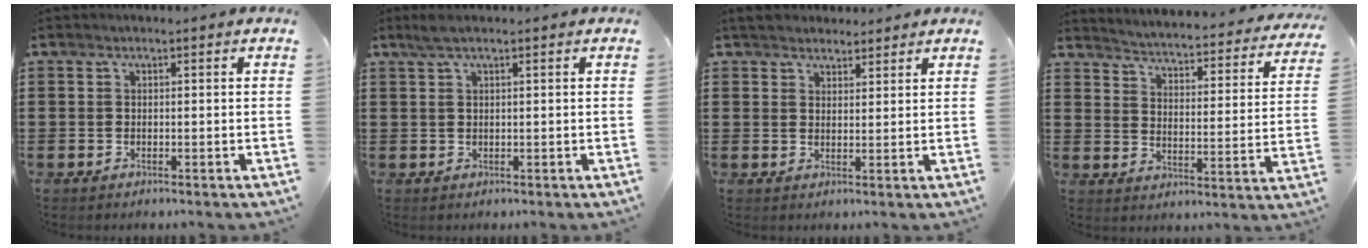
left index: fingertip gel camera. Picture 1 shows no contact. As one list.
[{"total": 1.8, "force": [0.8, 0.1, 1.6], "torque": [-0.033, 0.000, 0.014]}, {"total": 3.0, "force": [2.7, 1.1, 0.2], "torque": [-0.013, 0.002, 0.053]}, {"total": 3.2, "force": [3.1, -0.5, 0.5], "torque": [-0.031, -0.036, 0.043]}]